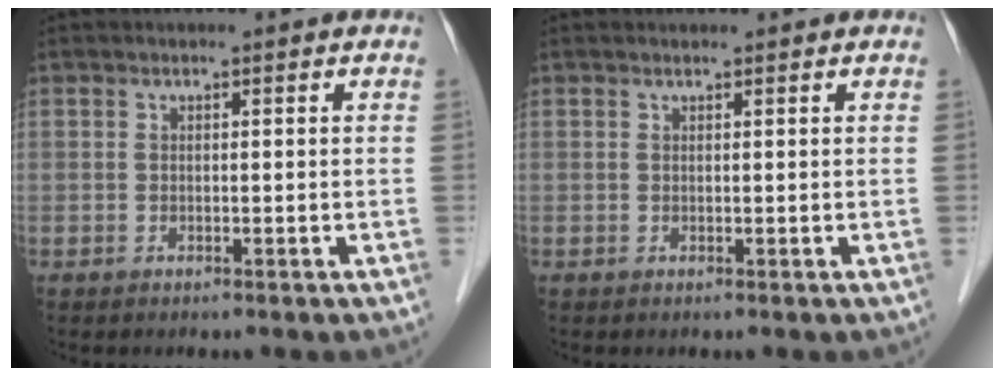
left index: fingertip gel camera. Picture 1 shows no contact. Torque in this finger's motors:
{"motor_torque": [0.19, -0.13, 0.03, 0.01]}